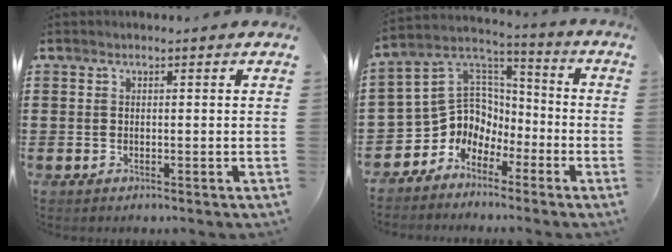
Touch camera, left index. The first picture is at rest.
{"total": 6.7, "force": [-2.6, 6.2, 0.5], "torque": [-0.043, -0.016, -0.051]}